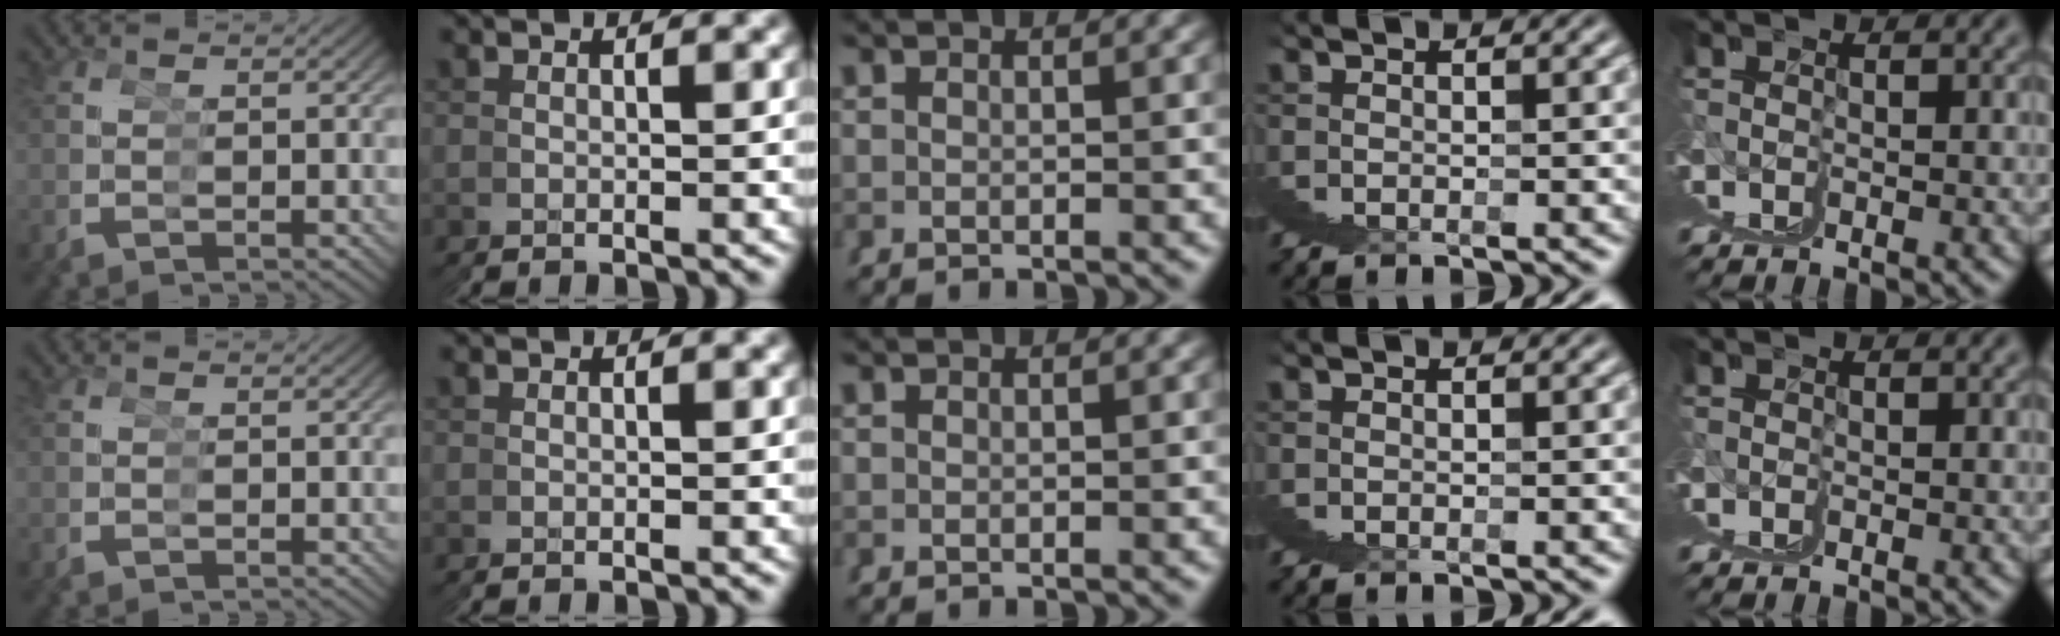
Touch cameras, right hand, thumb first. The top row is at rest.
{}